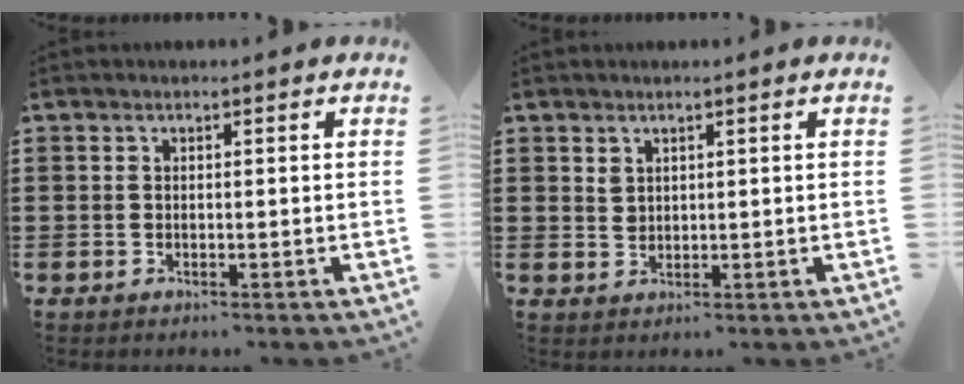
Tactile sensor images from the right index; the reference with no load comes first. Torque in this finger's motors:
{"motor_torque": [-0.31, 0.38, 0.00, 0.00]}